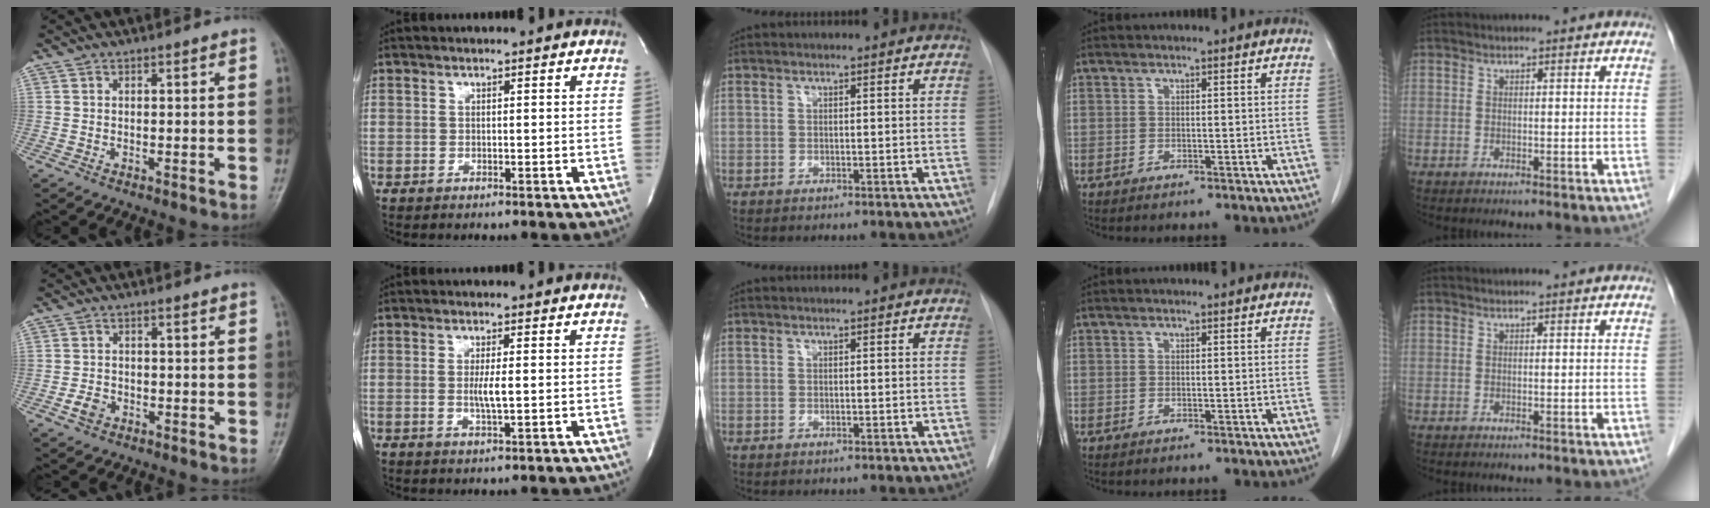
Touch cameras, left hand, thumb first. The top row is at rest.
{"thumb": {"total": 2.7, "force": [-1.3, 2.0, 1.4], "torque": [-0.024, 0.007, -0.024]}, "index": {"total": 2.8, "force": [-0.5, 0.0, 2.8], "torque": [-0.058, -0.010, -0.006]}}